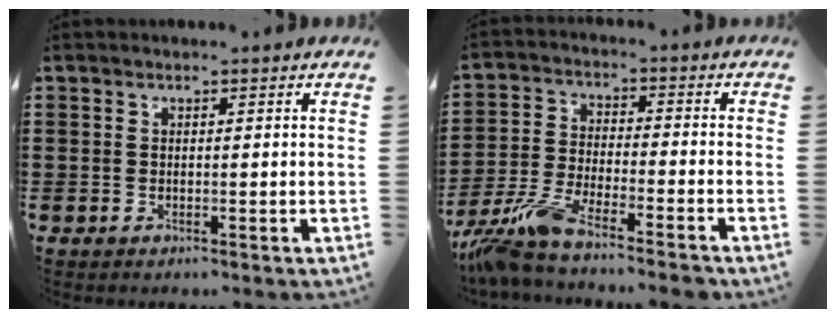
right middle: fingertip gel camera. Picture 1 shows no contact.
{"total": 8.6, "force": [-7.4, 1.0, 4.2], "torque": [-0.096, -0.001, -0.147]}